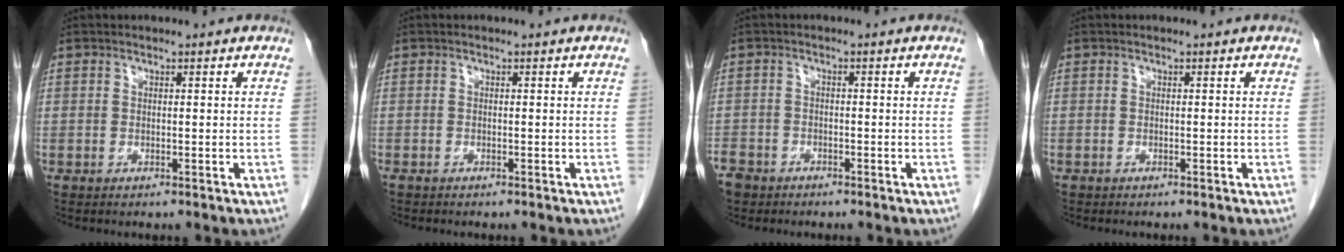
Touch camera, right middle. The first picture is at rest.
{"total": 0.6, "force": [-0.5, 0.1, 0.2], "torque": [-0.005, 0.000, -0.010]}
{"total": 4.6, "force": [-3.7, 2.7, 0.6], "torque": [-0.018, 0.001, -0.069]}
{"total": 0.0}